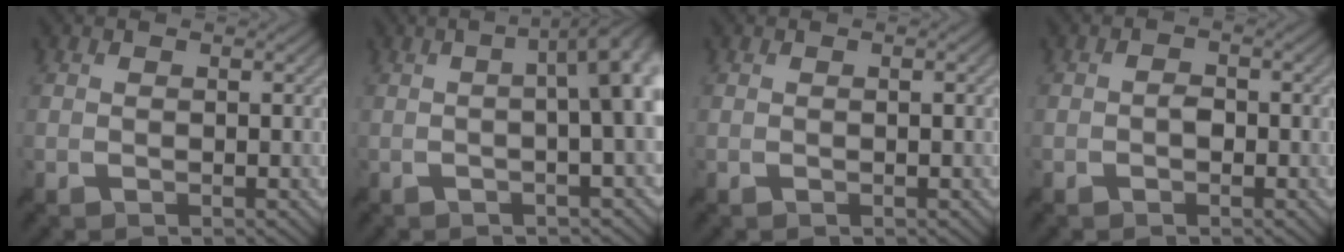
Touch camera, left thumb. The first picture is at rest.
{"total": 12.6, "force": [0.4, 3.9, 12.0], "torque": [-0.119, 0.037, -0.012]}
{"total": 0.7, "force": [0.1, 0.0, 0.7], "torque": [-0.013, 0.003, 0.001]}
{"total": 1.3, "force": [-0.5, 0.8, 0.9], "torque": [-0.016, 0.004, -0.012]}